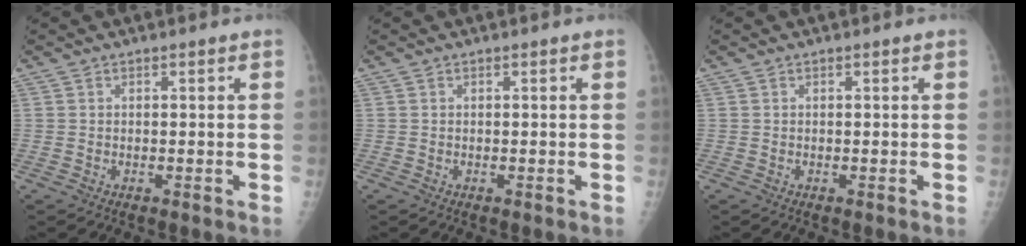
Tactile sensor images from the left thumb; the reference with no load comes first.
{"total": 0.0}
{"total": 0.0}